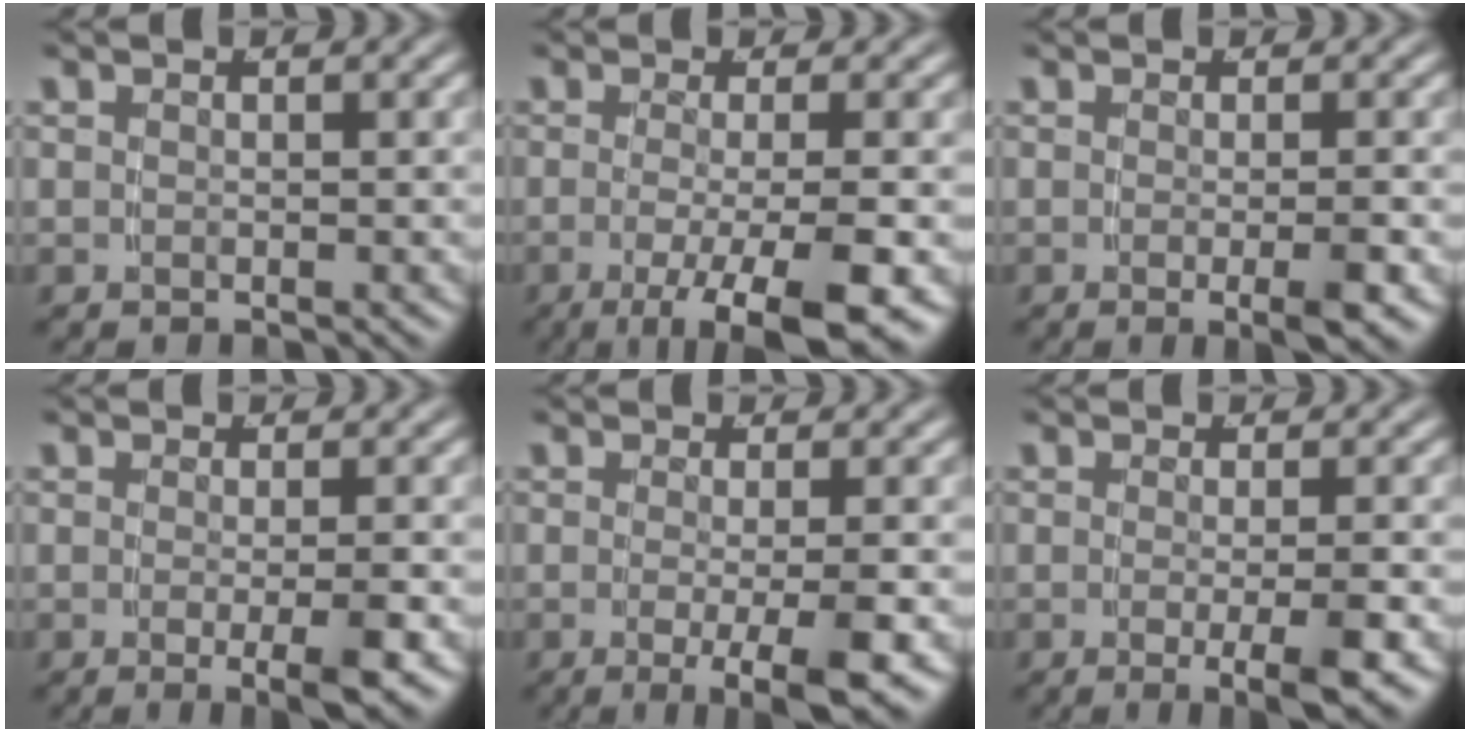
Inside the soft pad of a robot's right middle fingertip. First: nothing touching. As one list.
[{"total": 7.5, "force": [-4.7, 1.8, 5.6], "torque": [-0.095, -0.035, -0.056]}, {"total": 2.9, "force": [-1.5, -0.3, 2.5], "torque": [-0.030, -0.004, -0.023]}, {"total": 4.3, "force": [-2.2, 0.1, 3.6], "torque": [-0.044, -0.010, -0.031]}, {"total": 6.4, "force": [-4.0, 0.8, 4.9], "torque": [-0.071, -0.027, -0.050]}, {"total": 4.9, "force": [-2.8, 0.2, 4.0], "torque": [-0.050, -0.014, -0.037]}]